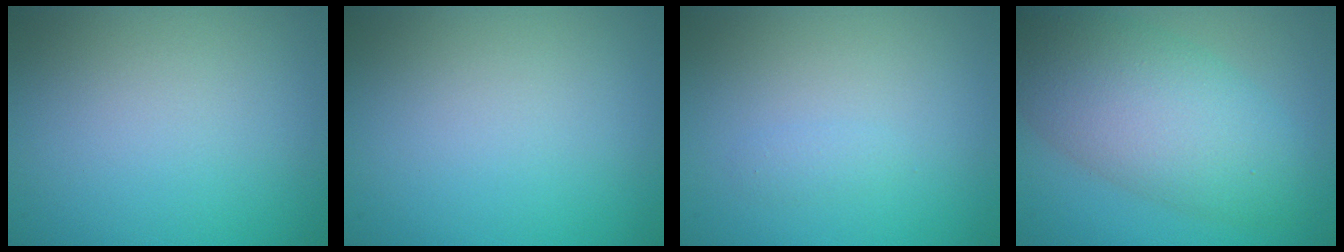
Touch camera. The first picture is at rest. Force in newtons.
{"total": 0.0}
{"total": 0.7, "press": 0.7, "slide": 0.0}
{"total": 8.3, "press": 8.2, "slide": 0.3}